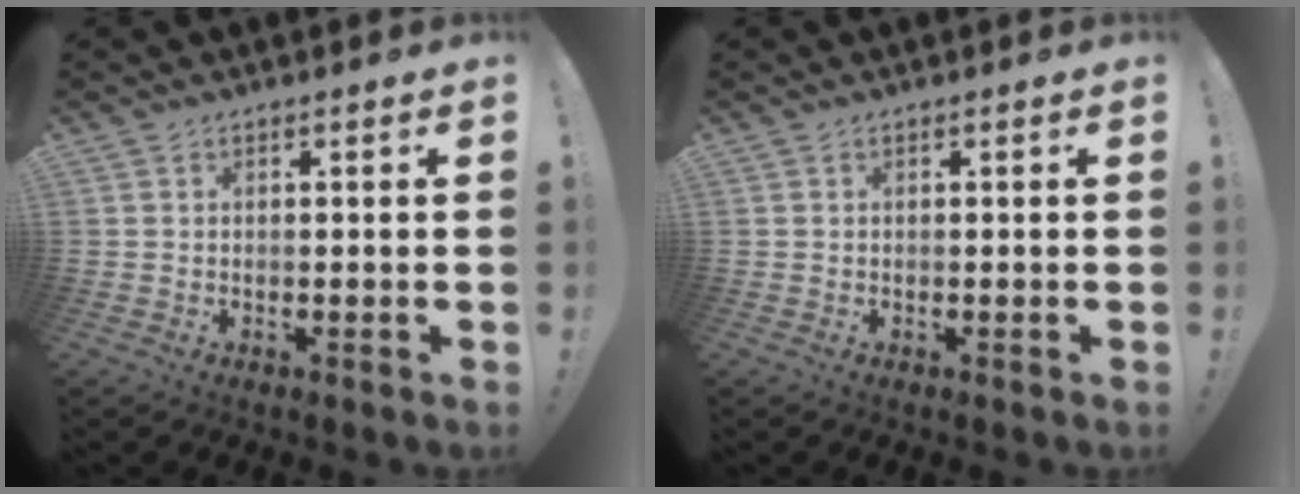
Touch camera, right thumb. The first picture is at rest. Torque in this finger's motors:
{"motor_torque": [-0.01, 0.00, 0.02, 0.02, 0.00]}